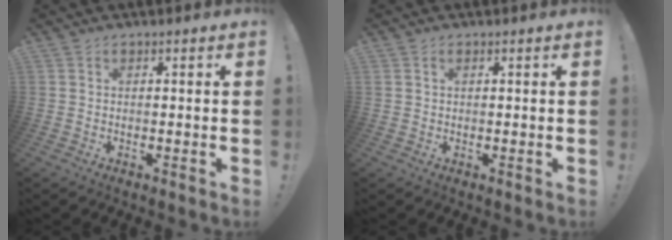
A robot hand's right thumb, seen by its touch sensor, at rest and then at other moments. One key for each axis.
{"total": 0.9, "fx": 0.5, "fy": 0.6, "fz": 0.6, "tx": -0.015, "ty": 0.002, "tz": 0.010}